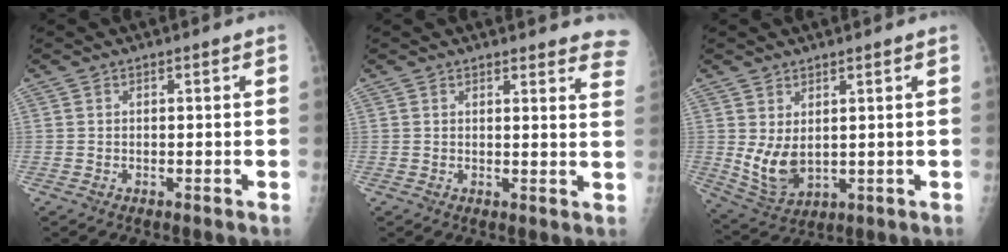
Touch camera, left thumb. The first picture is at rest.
{"total": 10.5, "force": [10.0, 1.8, 2.6], "torque": [0.012, -0.061, 0.079]}
{"total": 7.4, "force": [1.8, 4.3, 5.8], "torque": [-0.101, -0.025, 0.052]}